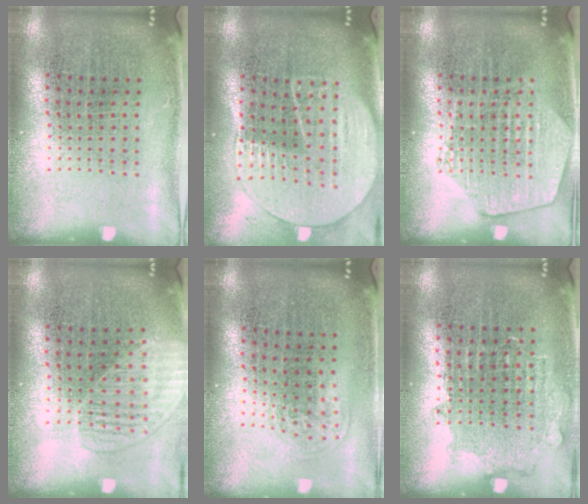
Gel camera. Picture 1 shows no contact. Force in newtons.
{"total": 2.0, "press": 1.8, "slide": 0.8}
{"total": 2.4, "press": 2.4, "slide": 0.3}
{"total": 1.4, "press": 1.4, "slide": 0.3}
{"total": 1.1, "press": 0.6, "slide": 0.8}
{"total": 0.8, "press": 0.7, "slide": 0.4}